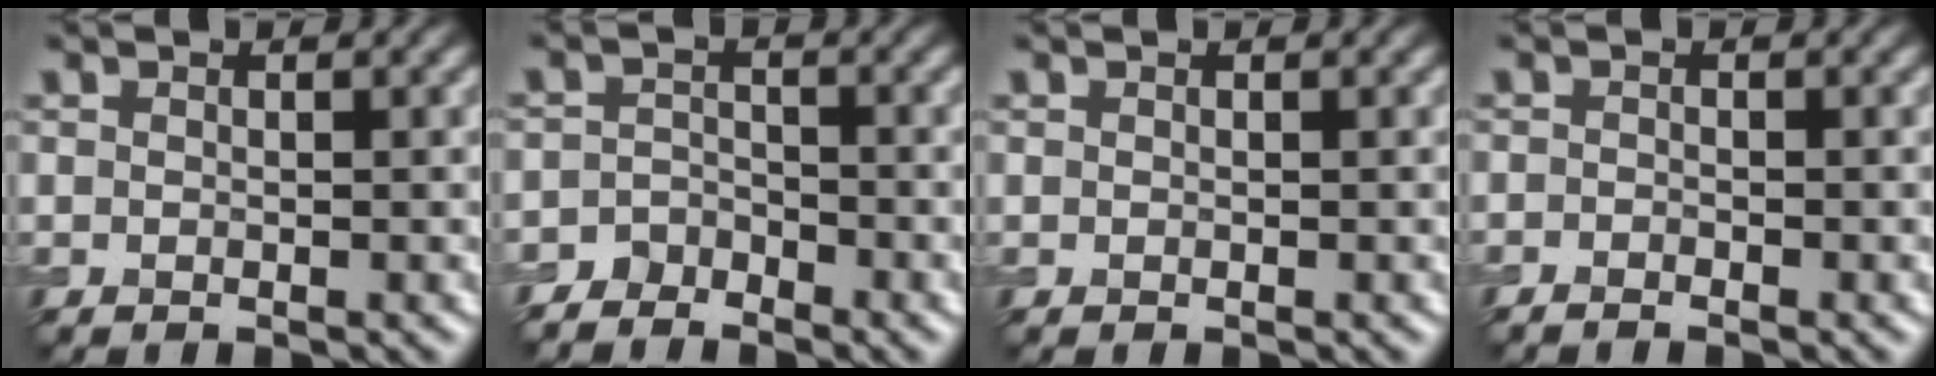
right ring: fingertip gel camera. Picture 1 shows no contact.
{"total": 2.5, "force": [-2.3, 1.0, 0.3], "torque": [-0.003, 0.003, -0.053]}
{"total": 0.0}
{"total": 1.0, "force": [-0.9, 0.1, 0.5], "torque": [-0.011, -0.002, -0.019]}